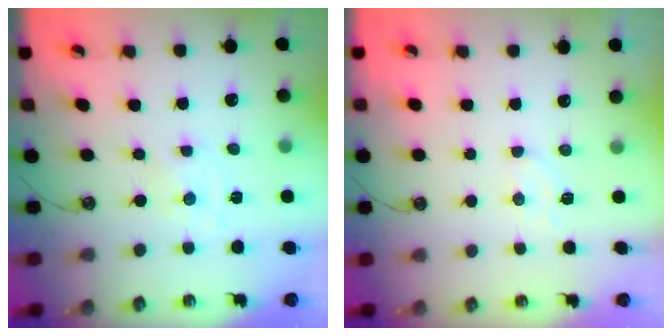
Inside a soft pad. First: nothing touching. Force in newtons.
{"total": 4.9, "press": 4.9, "slide": 0.6}